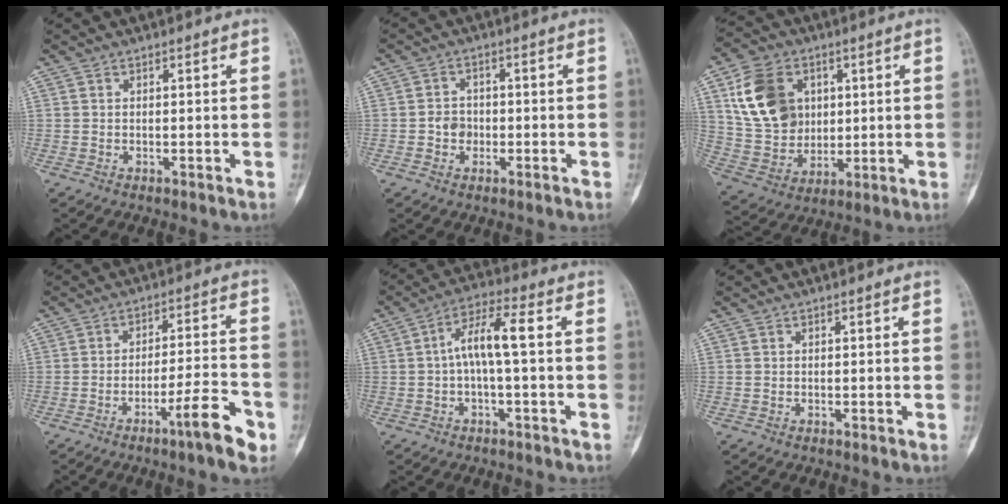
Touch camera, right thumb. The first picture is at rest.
{"total": 3.3, "force": [-0.9, 2.8, 1.5], "torque": [-0.006, 0.009, -0.020]}
{"total": 16.0, "force": [4.8, 12.3, 8.9], "torque": [-0.136, -0.009, 0.096]}
{"total": 9.2, "force": [-5.1, 1.3, 7.5], "torque": [-0.114, 0.033, -0.077]}
{"total": 7.6, "force": [0.0, 1.7, 7.4], "torque": [-0.148, 0.036, -0.004]}
{"total": 0.0}